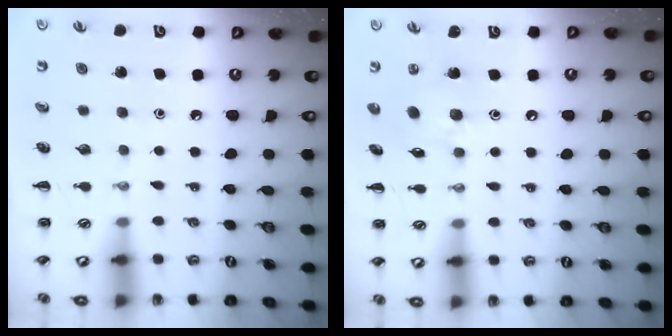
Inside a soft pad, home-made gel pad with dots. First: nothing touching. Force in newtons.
{"total": 10.3, "press": 10.2, "slide": 1.1}